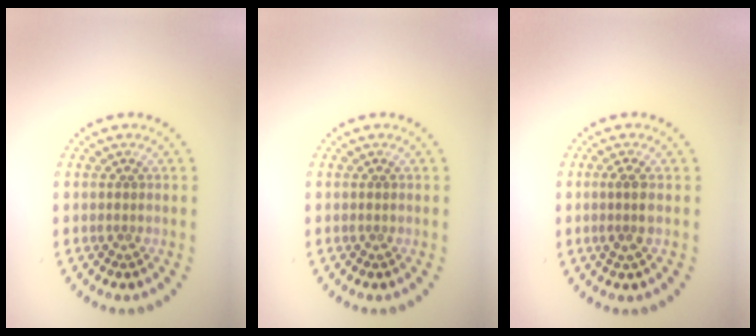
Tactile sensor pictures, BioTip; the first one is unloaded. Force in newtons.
{"total": 0.0}
{"total": 1.5, "press": 1.3, "slide": 0.7}